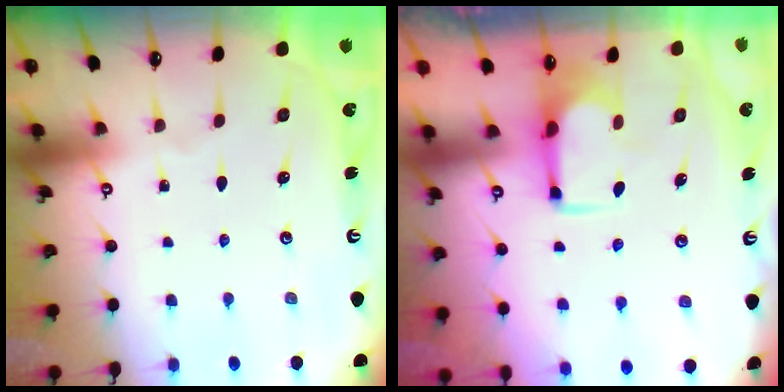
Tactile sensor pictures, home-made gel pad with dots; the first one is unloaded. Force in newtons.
{"total": 1.6, "press": 1.5, "slide": 0.7}